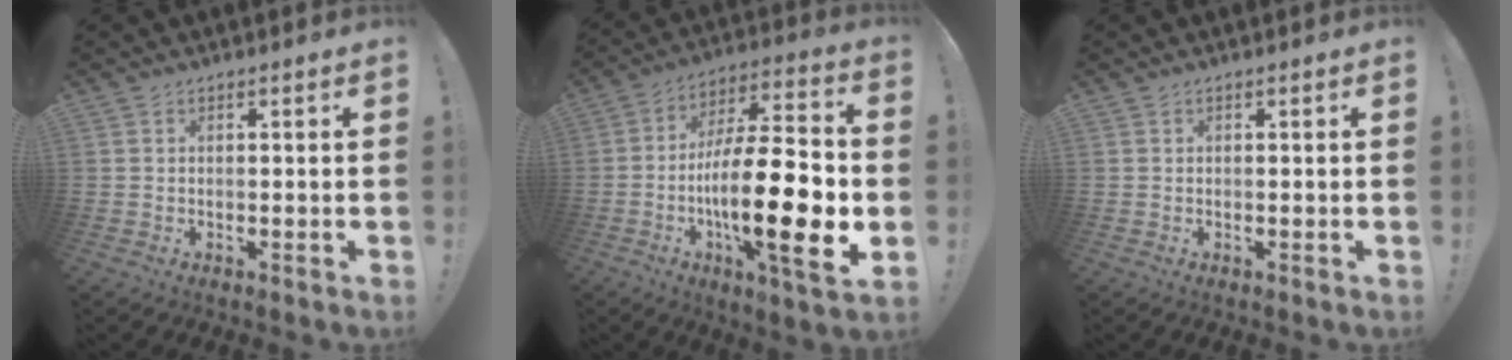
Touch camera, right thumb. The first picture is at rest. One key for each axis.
{"total": 24.2, "fx": -5.9, "fy": 6.1, "fz": 22.7, "tx": -0.401, "ty": 0.020, "tz": -0.096}
{"total": 0.0}